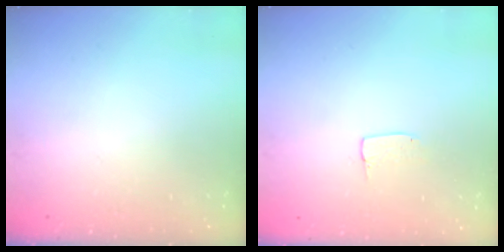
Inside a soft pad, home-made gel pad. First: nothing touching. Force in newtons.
{"total": 3.9, "press": 3.9, "slide": 0.1}